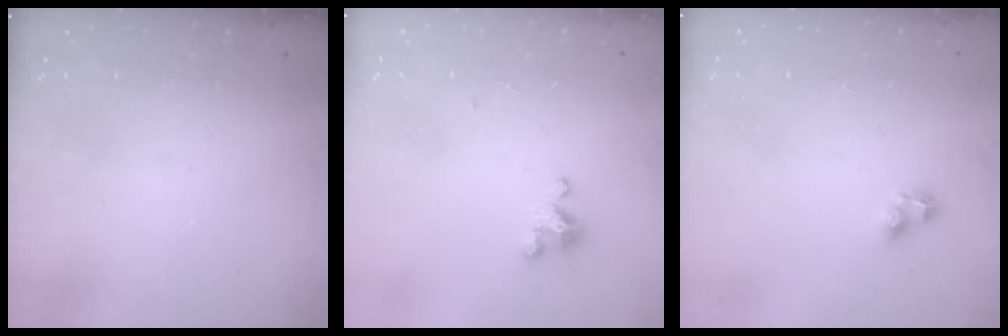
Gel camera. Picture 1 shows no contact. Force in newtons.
{"total": 3.3, "press": 3.3, "slide": 0.3}
{"total": 3.9, "press": 3.8, "slide": 0.9}